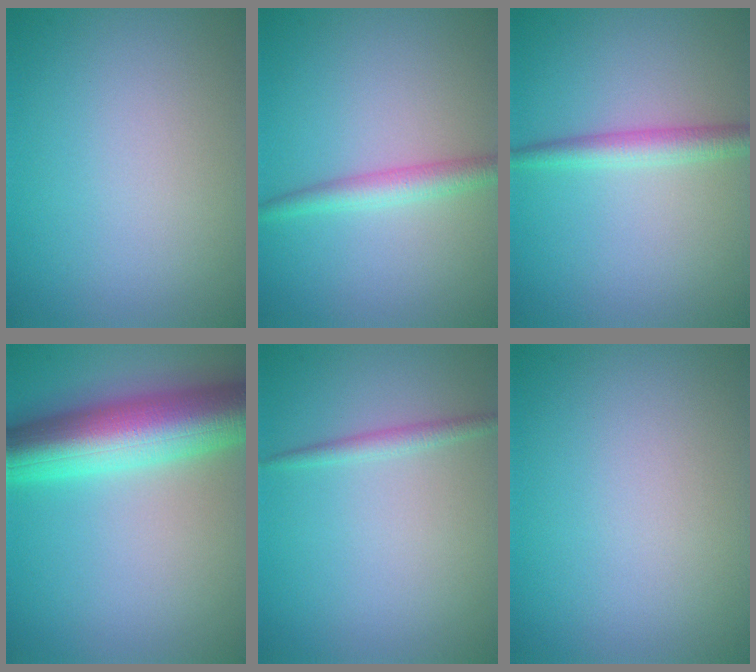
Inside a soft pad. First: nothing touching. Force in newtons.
{"total": 2.4, "press": 2.4, "slide": 0.0}
{"total": 2.5, "press": 2.5, "slide": 0.1}
{"total": 10.4, "press": 10.4, "slide": 0.1}
{"total": 1.3, "press": 1.3, "slide": 0.1}
{"total": 0.0}